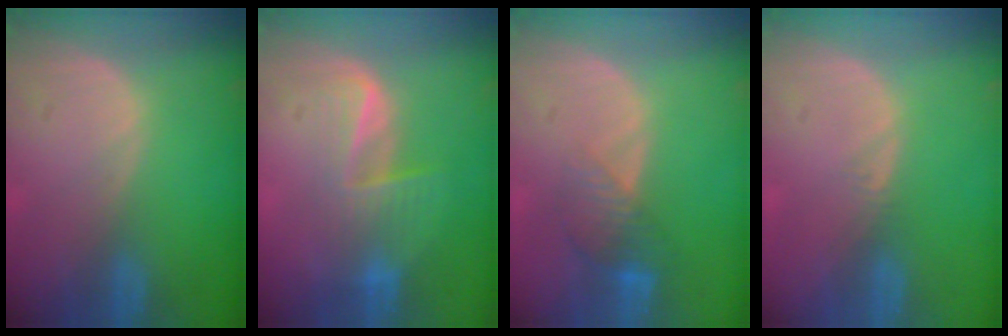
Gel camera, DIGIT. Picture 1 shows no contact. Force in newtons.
{"total": 5.9, "press": 5.6, "slide": 1.9}
{"total": 4.3, "press": 3.8, "slide": 2.1}
{"total": 0.5, "press": 0.5, "slide": 0.2}